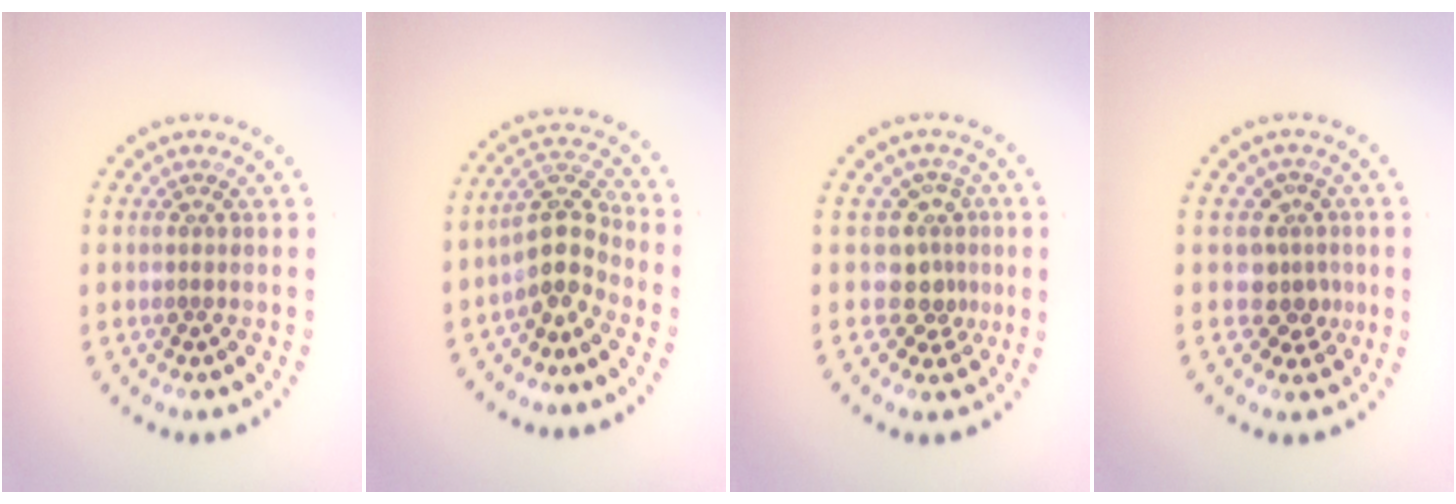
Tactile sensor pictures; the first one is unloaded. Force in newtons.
{"total": 3.7, "press": 3.2, "slide": 1.9}
{"total": 3.0, "press": 2.1, "slide": 2.1}
{"total": 2.6, "press": 2.0, "slide": 1.7}